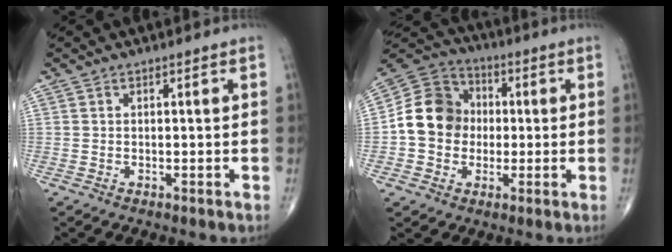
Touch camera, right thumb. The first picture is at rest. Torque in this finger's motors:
{"motor_torque": [1.12, 1.70, 1.10, -0.13, 0.06]}